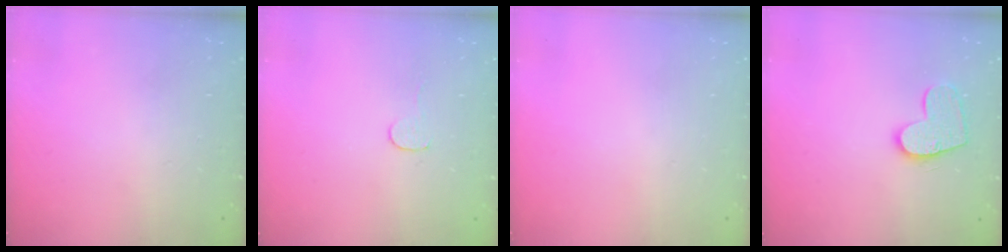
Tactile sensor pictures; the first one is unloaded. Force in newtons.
{"total": 3.5, "press": 3.5, "slide": 0.3}
{"total": 0.0}
{"total": 11.4, "press": 11.3, "slide": 0.6}